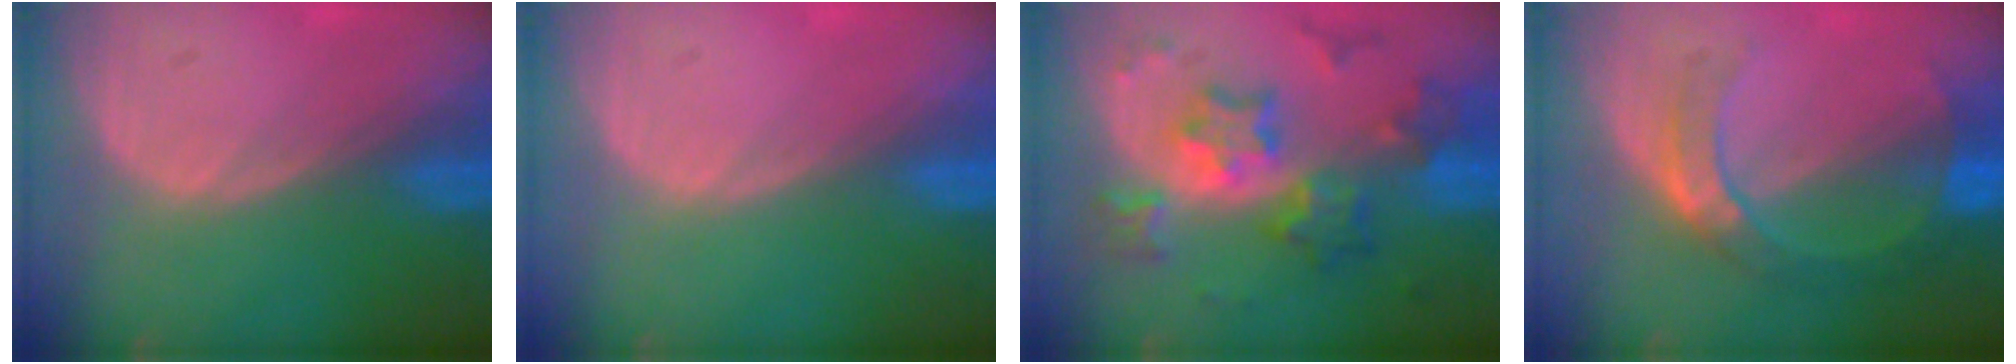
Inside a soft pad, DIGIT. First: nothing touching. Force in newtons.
{"total": 0.0}
{"total": 9.1, "press": 9.1, "slide": 0.8}
{"total": 7.2, "press": 6.5, "slide": 3.1}